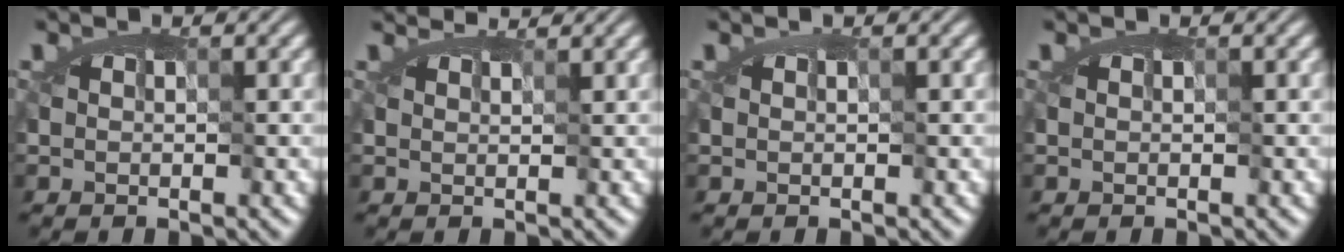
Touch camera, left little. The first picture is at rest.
{"total": 1.7, "force": [1.7, 0.3, 0.3], "torque": [-0.021, -0.004, 0.037]}
{"total": 0.0}
{"total": 0.0}